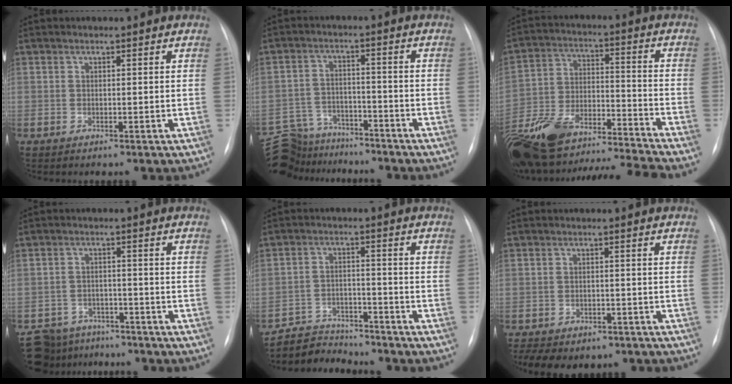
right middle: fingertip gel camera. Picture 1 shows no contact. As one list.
[{"total": 13.6, "force": [-12.4, 5.2, 2.4], "torque": [-0.061, 0.022, -0.189]}, {"total": 18.5, "force": [-15.9, 2.1, 9.3], "torque": [-0.190, 0.023, -0.281]}, {"total": 8.9, "force": [-7.8, 4.2, 1.0], "torque": [-0.017, 0.005, -0.110]}, {"total": 7.1, "force": [-6.9, 1.7, -0.3], "torque": [0.006, 0.009, -0.121]}, {"total": 10.8, "force": [-7.9, 5.9, 4.4], "torque": [-0.081, 0.009, -0.094]}]